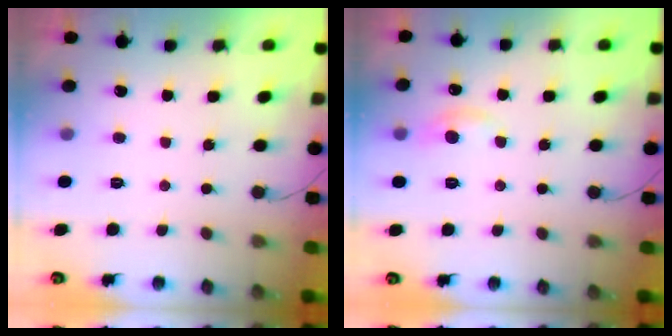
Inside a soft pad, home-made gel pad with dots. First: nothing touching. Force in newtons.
{"total": 5.5, "press": 5.5, "slide": 0.7}